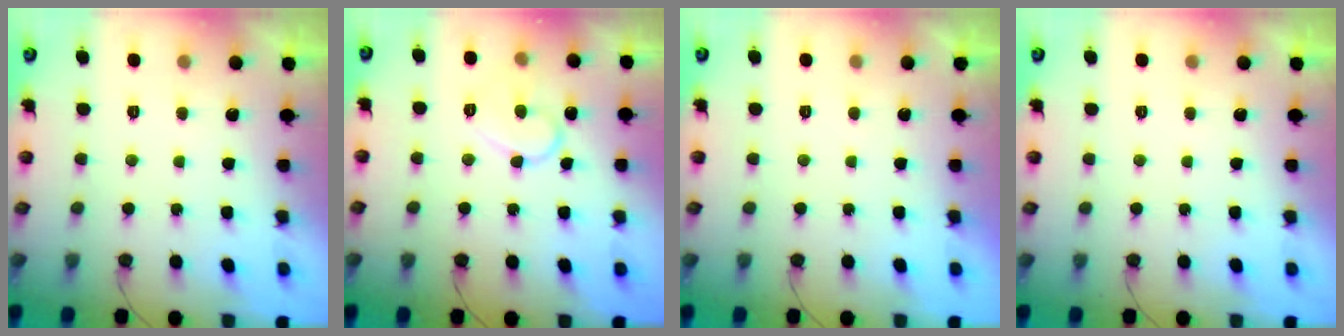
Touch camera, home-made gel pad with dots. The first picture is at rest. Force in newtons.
{"total": 10.2, "press": 10.1, "slide": 0.8}
{"total": 1.7, "press": 1.7, "slide": 0.0}
{"total": 0.0}